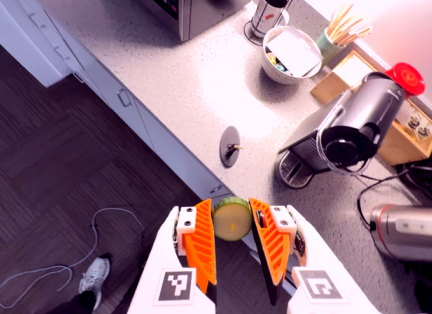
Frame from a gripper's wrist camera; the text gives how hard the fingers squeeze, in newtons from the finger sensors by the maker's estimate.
{"total": 9.7, "left": 10.1, "right": 9.3}